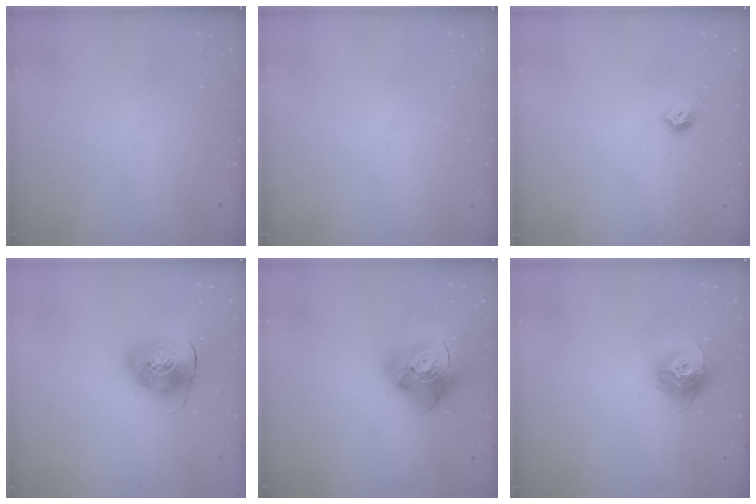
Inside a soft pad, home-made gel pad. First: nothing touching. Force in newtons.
{"total": 0.0}
{"total": 3.7, "press": 3.6, "slide": 0.9}
{"total": 10.4, "press": 10.2, "slide": 1.8}
{"total": 17.2, "press": 17.0, "slide": 1.9}
{"total": 12.6, "press": 12.6, "slide": 1.1}